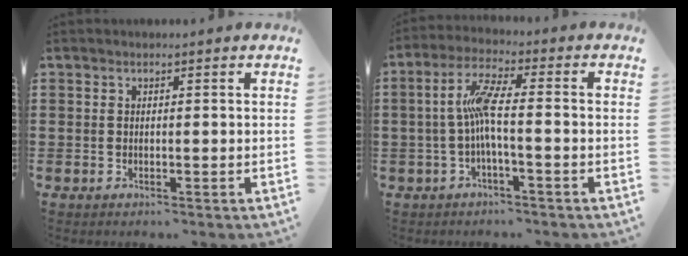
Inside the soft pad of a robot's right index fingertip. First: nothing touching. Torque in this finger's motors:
{"motor_torque": [1.30, -0.46, 0.30, 0.09]}